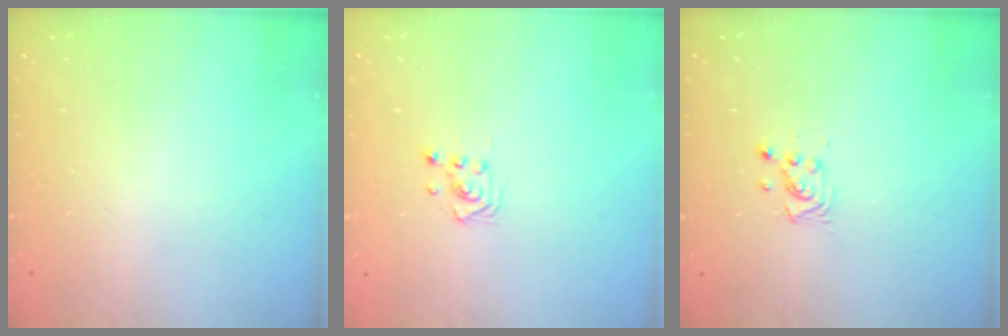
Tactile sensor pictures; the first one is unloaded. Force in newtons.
{"total": 2.9, "press": 2.8, "slide": 0.3}
{"total": 3.0, "press": 2.9, "slide": 0.5}